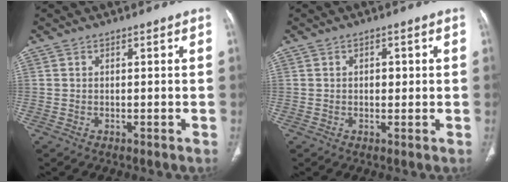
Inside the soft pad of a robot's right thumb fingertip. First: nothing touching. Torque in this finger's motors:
{"motor_torque": [-0.19, -0.06, 0.07, 0.38, -0.02]}